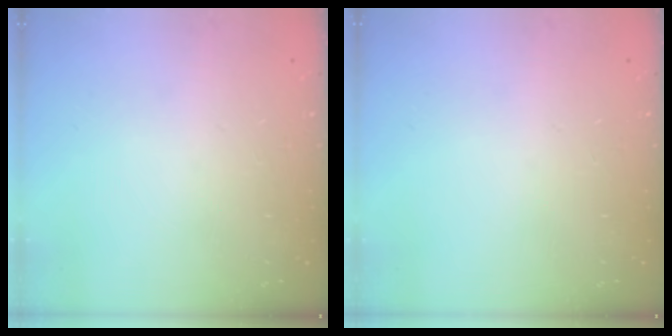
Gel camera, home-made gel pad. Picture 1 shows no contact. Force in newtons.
{"total": 0.0}